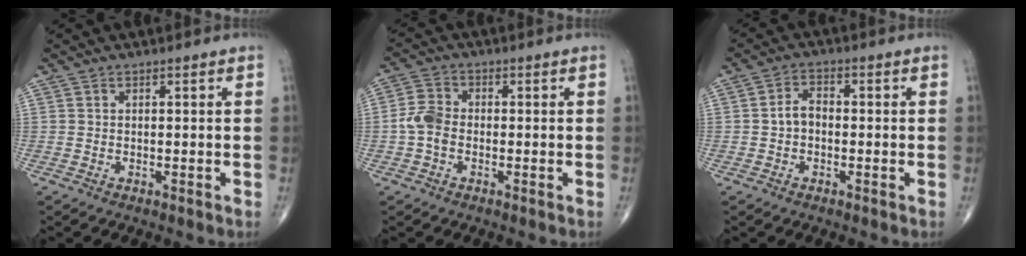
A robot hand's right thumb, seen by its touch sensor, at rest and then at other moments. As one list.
[{"total": 4.9, "force": [-1.0, 3.5, 3.3], "torque": [-0.066, 0.013, -0.029]}, {"total": 3.7, "force": [-0.6, 2.6, 2.6], "torque": [-0.039, 0.018, -0.018]}]